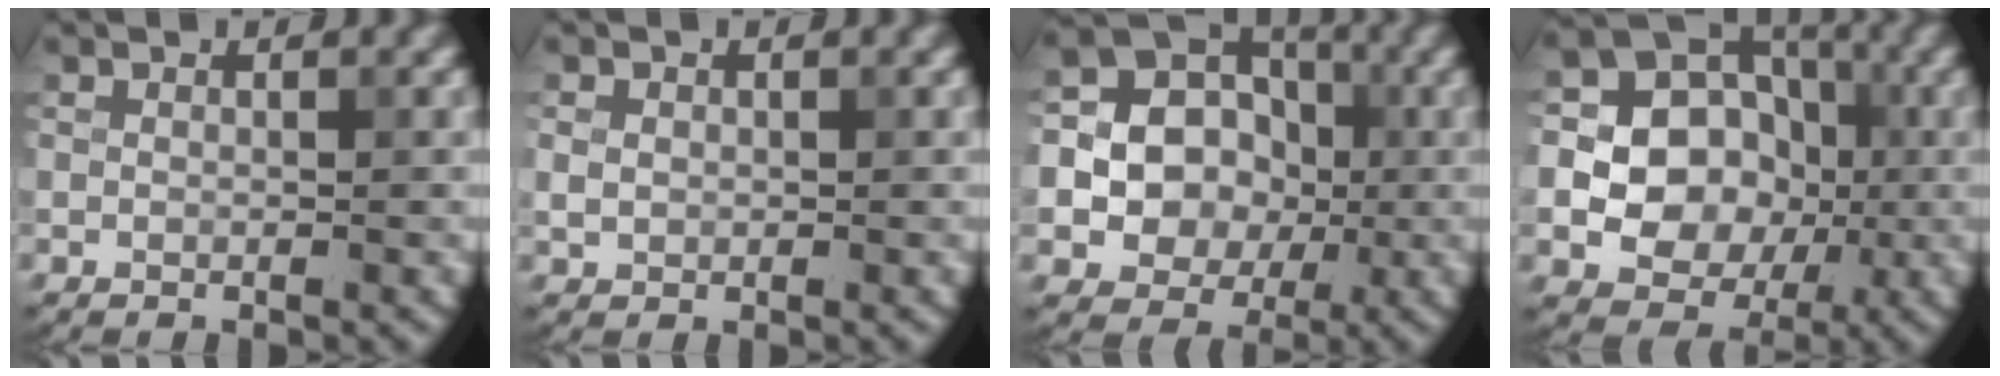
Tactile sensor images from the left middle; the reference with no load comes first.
{"total": 1.2, "force": [0.1, 1.0, 0.5], "torque": [-0.010, -0.001, 0.001]}
{"total": 12.3, "force": [-0.8, 11.3, 4.8], "torque": [-0.099, 0.017, -0.032]}
{"total": 11.8, "force": [-0.5, 10.6, 5.2], "torque": [-0.106, 0.026, -0.022]}